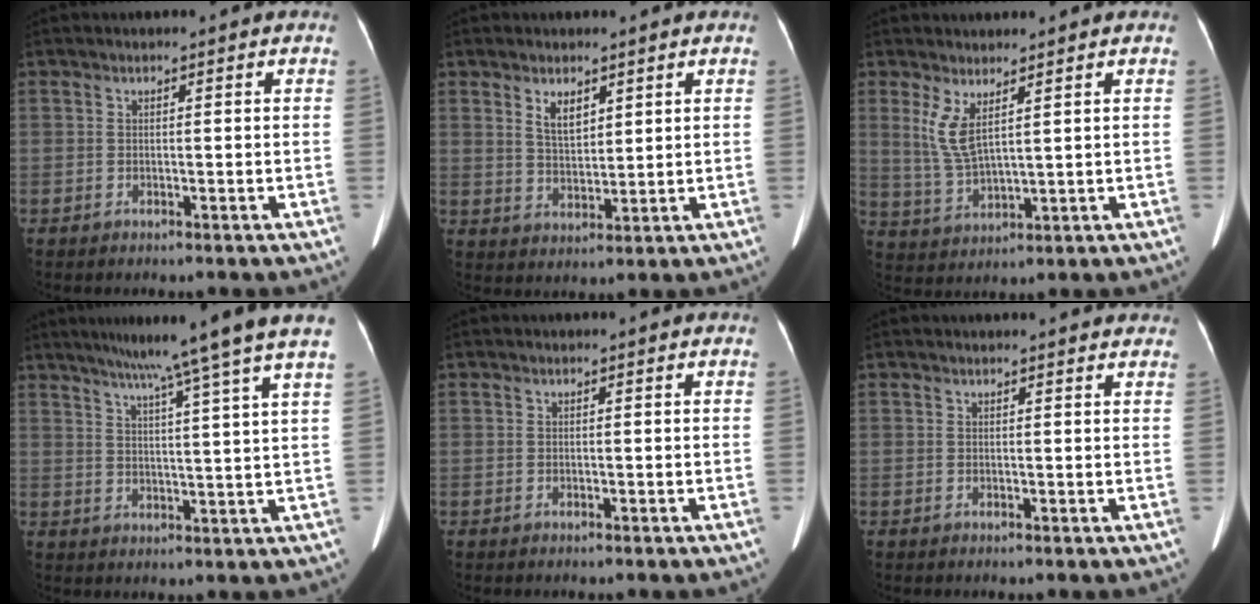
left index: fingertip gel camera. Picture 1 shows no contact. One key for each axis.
{"total": 3.9, "fx": 2.1, "fy": 1.9, "fz": 2.7, "tx": -0.057, "ty": 0.000, "tz": 0.046}
{"total": 5.1, "fx": 2.3, "fy": 1.0, "fz": 4.4, "tx": -0.108, "ty": -0.012, "tz": 0.061}
{"total": 13.3, "fx": 10.6, "fy": -2.6, "fz": 7.6, "tx": -0.114, "ty": -0.013, "tz": 0.131}
{"total": 0.0}
{"total": 7.1, "fx": 6.6, "fy": 1.4, "fz": 2.1, "tx": -0.019, "ty": 0.010, "tz": 0.057}